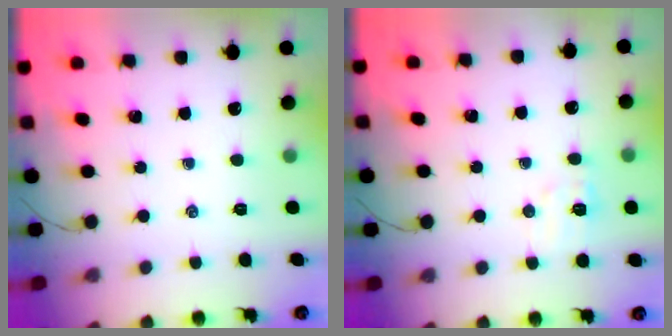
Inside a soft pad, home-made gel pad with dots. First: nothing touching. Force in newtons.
{"total": 5.7, "press": 5.5, "slide": 1.4}